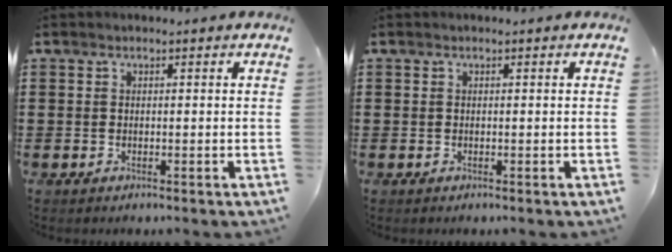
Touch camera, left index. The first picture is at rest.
{"total": 0.0}